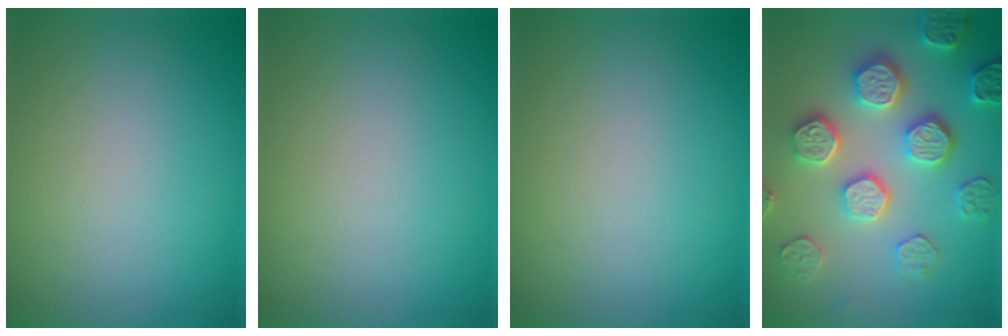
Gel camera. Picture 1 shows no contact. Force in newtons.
{"total": 0.0}
{"total": 0.0}
{"total": 5.7, "press": 5.3, "slide": 1.9}